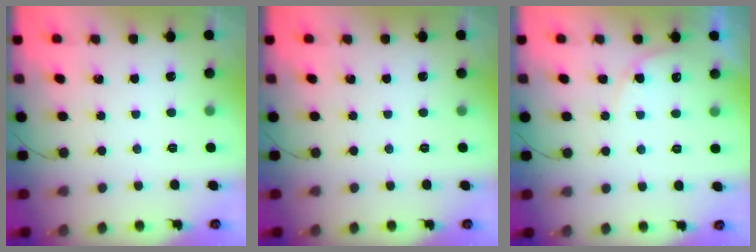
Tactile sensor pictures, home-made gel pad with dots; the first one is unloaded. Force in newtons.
{"total": 0.0}
{"total": 5.3, "press": 5.2, "slide": 0.4}